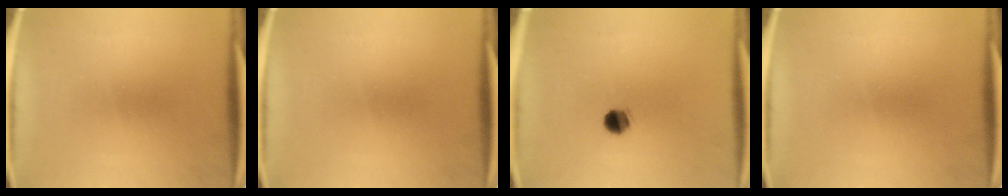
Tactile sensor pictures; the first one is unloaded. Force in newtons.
{"total": 0.0}
{"total": 4.0}
{"total": 0.0}